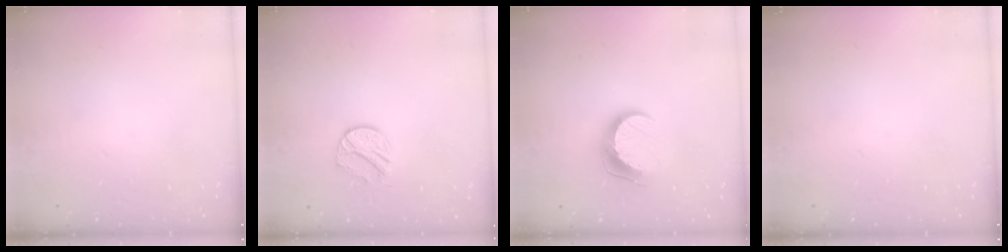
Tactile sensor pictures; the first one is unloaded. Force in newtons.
{"total": 9.5, "press": 9.4, "slide": 0.8}
{"total": 9.9, "press": 9.8, "slide": 0.6}
{"total": 0.0}